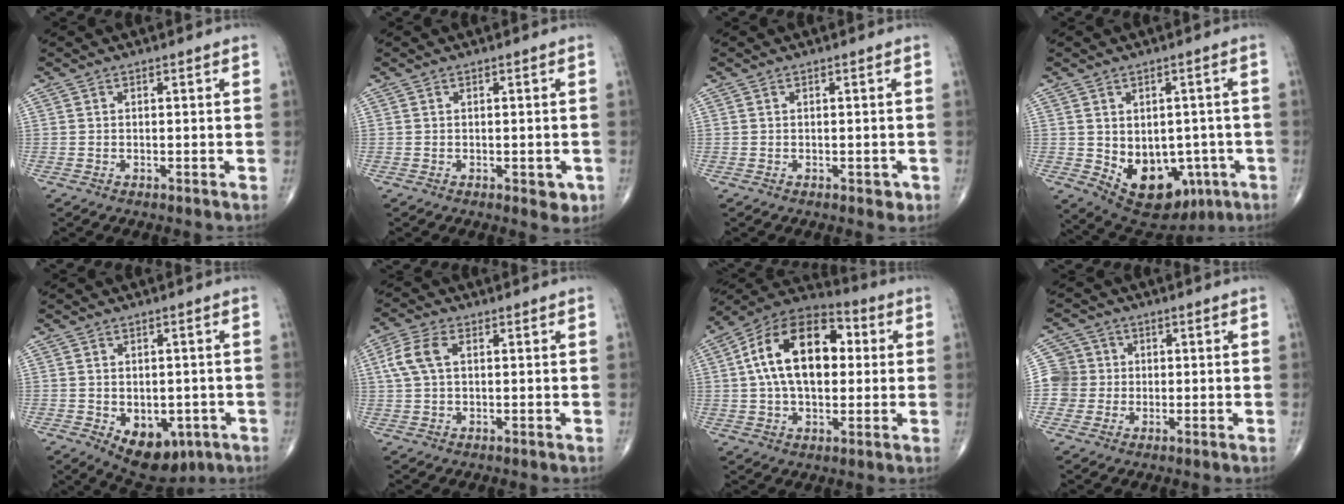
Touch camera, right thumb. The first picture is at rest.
{"total": 2.9, "force": [-0.9, 1.6, 2.3], "torque": [-0.010, -0.001, -0.008]}
{"total": 1.5, "force": [-0.4, 1.0, 1.1], "torque": [-0.006, -0.001, -0.004]}
{"total": 13.8, "force": [-3.8, 9.7, 9.1], "torque": [-0.095, 0.011, -0.028]}
{"total": 10.6, "force": [-4.1, 6.8, 6.9], "torque": [-0.072, 0.006, -0.043]}
{"total": 6.0, "force": [1.3, 3.4, 4.8], "torque": [-0.118, 0.015, 0.025]}
{"total": 19.6, "force": [3.0, 11.8, 15.4], "torque": [-0.243, 0.025, 0.042]}
{"total": 6.4, "force": [0.0, 6.4, 0.4], "torque": [0.019, 0.013, -0.008]}